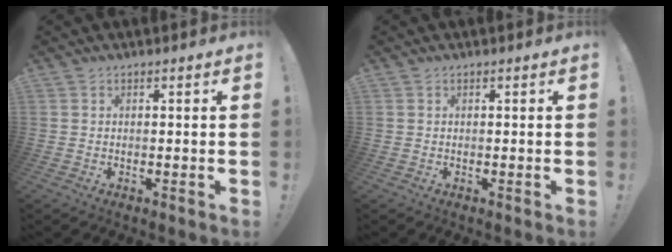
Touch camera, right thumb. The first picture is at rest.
{"total": 0.0}